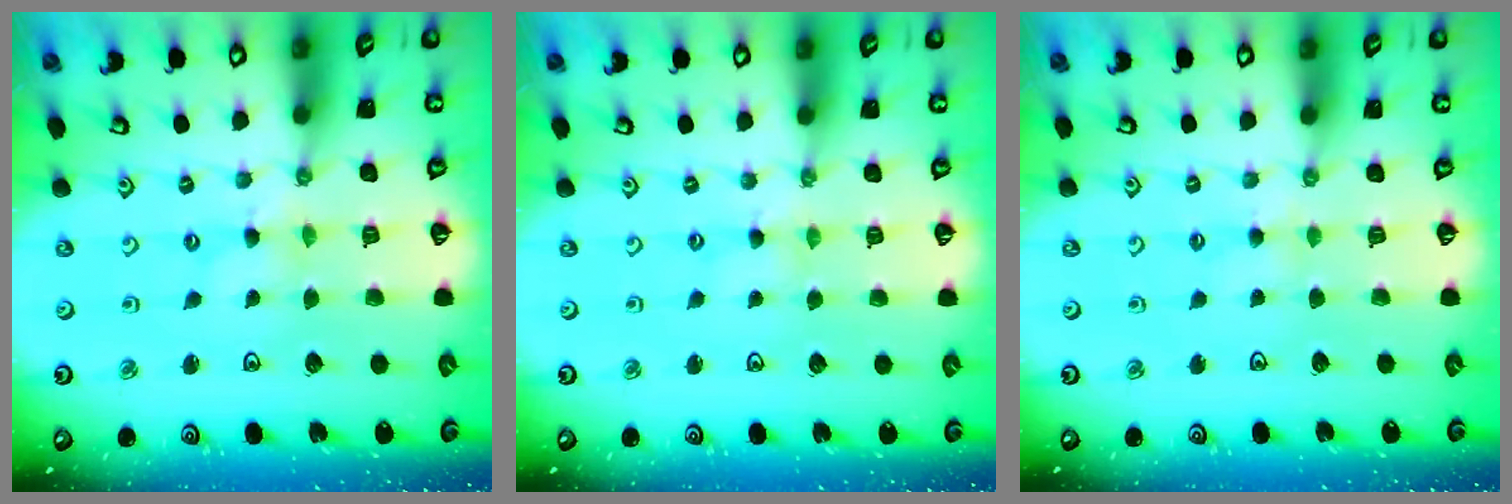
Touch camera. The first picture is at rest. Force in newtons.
{"total": 1.2, "press": 1.1, "slide": 0.2}
{"total": 1.9, "press": 1.8, "slide": 0.4}